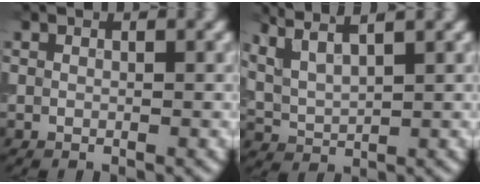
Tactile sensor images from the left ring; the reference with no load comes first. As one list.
[{"total": 5.3, "force": [3.9, 1.5, 3.1], "torque": [-0.069, 0.025, 0.060]}]